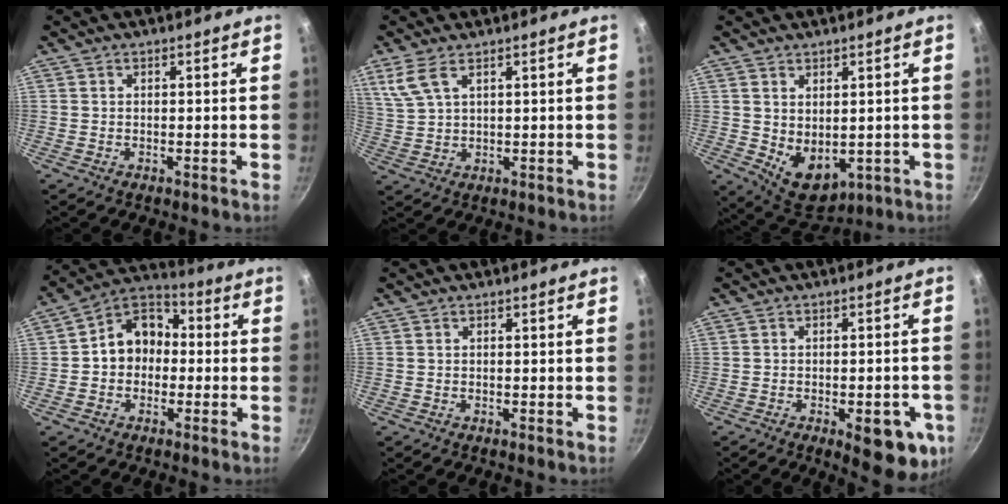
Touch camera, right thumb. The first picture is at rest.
{"total": 5.5, "force": [3.2, 2.4, 3.9], "torque": [-0.084, -0.010, 0.074]}
{"total": 8.2, "force": [0.4, 5.5, 6.1], "torque": [-0.071, -0.021, 0.028]}
{"total": 10.6, "force": [-0.5, 8.5, 6.2], "torque": [-0.050, 0.037, -0.030]}
{"total": 0.0}
{"total": 11.5, "force": [-4.2, 4.5, 9.7], "torque": [-0.081, 0.010, -0.048]}